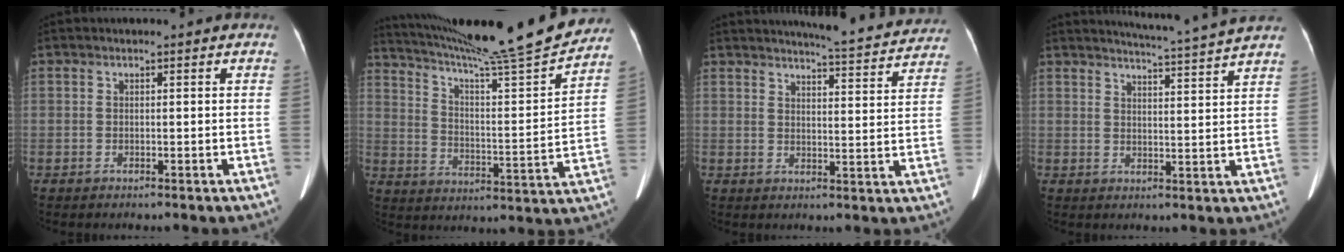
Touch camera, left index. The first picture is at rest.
{"total": 23.2, "force": [20.9, -0.8, 10.0], "torque": [-0.170, -0.049, 0.303]}
{"total": 13.1, "force": [12.6, 0.7, 3.7], "torque": [-0.049, -0.024, 0.141]}
{"total": 9.6, "force": [9.0, -1.9, 2.8], "torque": [-0.050, -0.016, 0.114]}